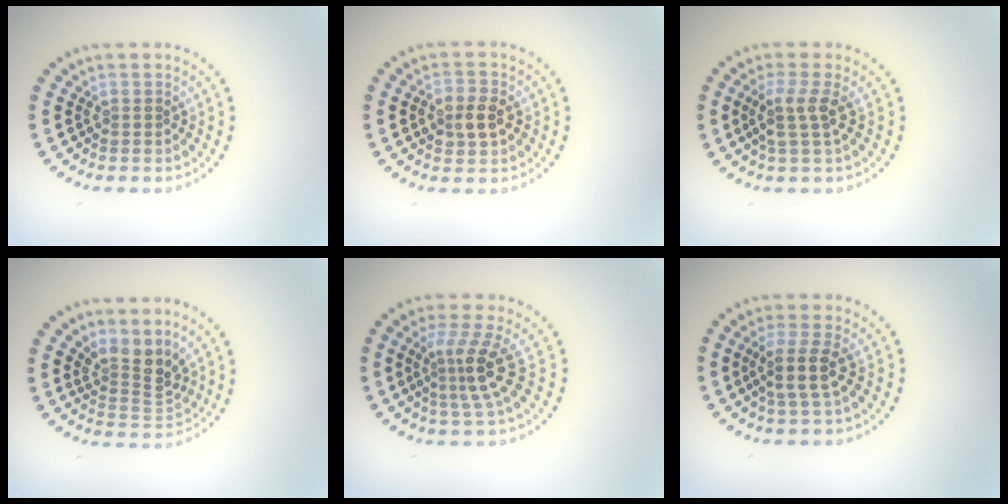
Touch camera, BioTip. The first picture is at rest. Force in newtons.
{"total": 2.8, "press": 2.8, "slide": 0.1}
{"total": 2.5, "press": 2.0, "slide": 1.6}
{"total": 3.2, "press": 2.2, "slide": 2.3}
{"total": 3.8, "press": 2.7, "slide": 2.7}
{"total": 2.7, "press": 2.3, "slide": 1.5}